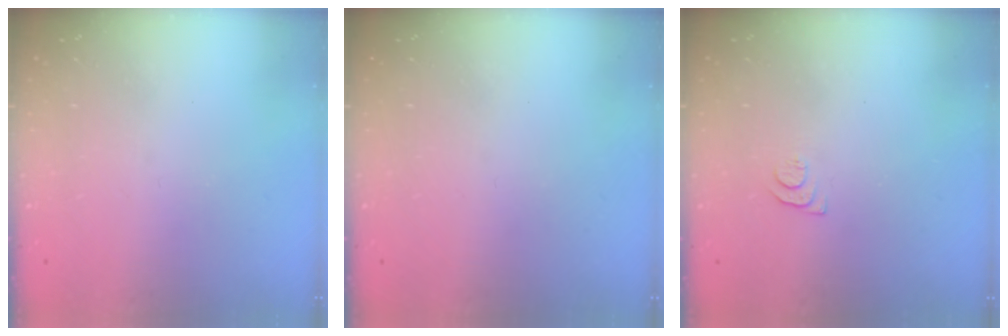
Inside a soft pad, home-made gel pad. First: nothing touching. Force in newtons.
{"total": 0.0}
{"total": 4.3, "press": 4.3, "slide": 0.6}